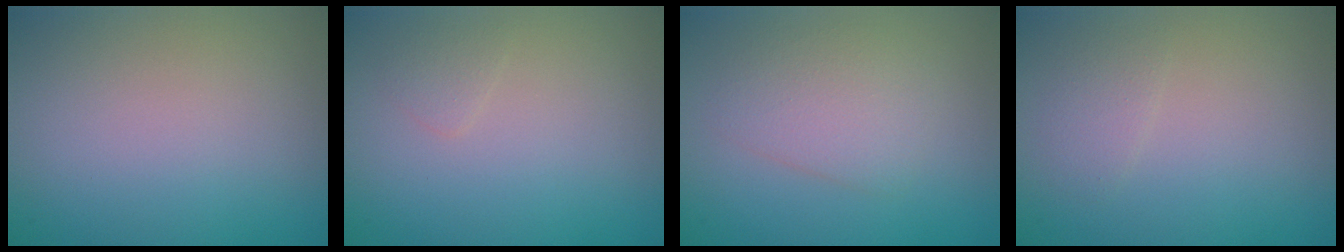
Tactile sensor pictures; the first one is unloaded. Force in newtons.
{"total": 0.8, "press": 0.8, "slide": 0.1}
{"total": 3.0, "press": 3.0, "slide": 0.1}
{"total": 1.2, "press": 1.2, "slide": 0.0}